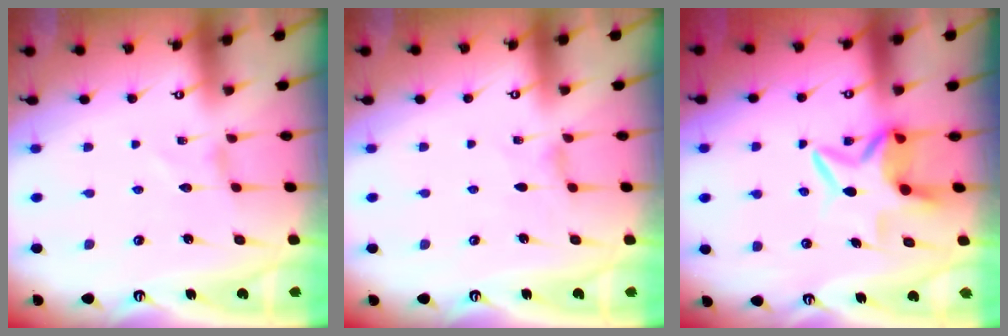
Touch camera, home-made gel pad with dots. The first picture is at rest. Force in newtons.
{"total": 1.3, "press": 1.3, "slide": 0.4}
{"total": 7.4, "press": 7.3, "slide": 0.9}